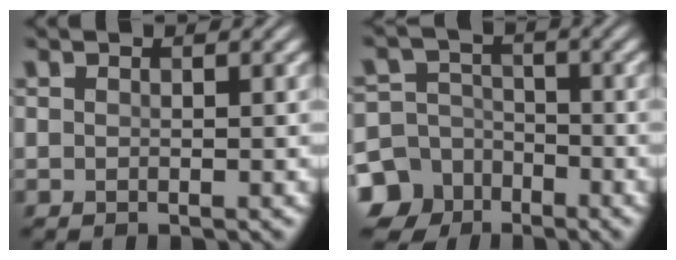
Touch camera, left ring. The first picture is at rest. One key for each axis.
{"total": 9.8, "fx": -5.4, "fy": 7.9, "fz": 1.8, "tx": -0.039, "ty": -0.025, "tz": -0.122}